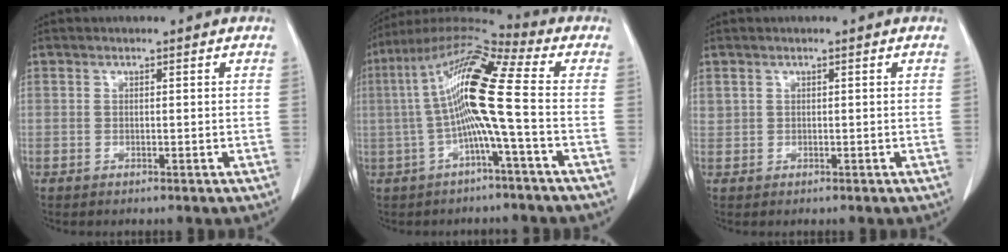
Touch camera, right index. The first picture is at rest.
{"total": 12.9, "force": [-0.7, -0.2, 12.8], "torque": [-0.247, 0.030, -0.024]}
{"total": 0.8, "force": [0.6, 0.6, 0.0], "torque": [0.009, 0.007, 0.010]}